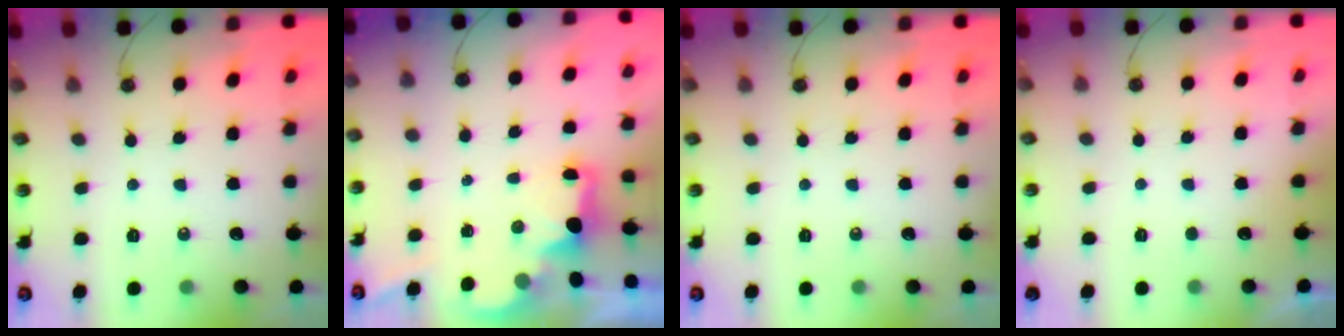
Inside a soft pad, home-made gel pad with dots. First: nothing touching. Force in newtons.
{"total": 2.1, "press": 1.9, "slide": 0.8}
{"total": 0.0}
{"total": 0.0}